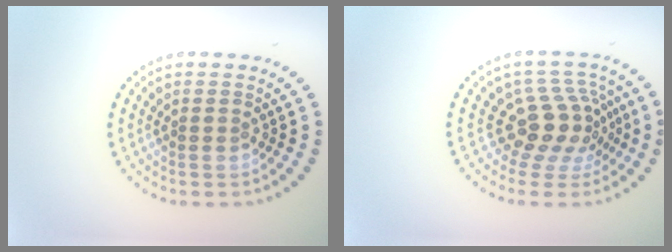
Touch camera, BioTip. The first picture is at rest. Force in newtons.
{"total": 4.3, "press": 3.1, "slide": 3.0}